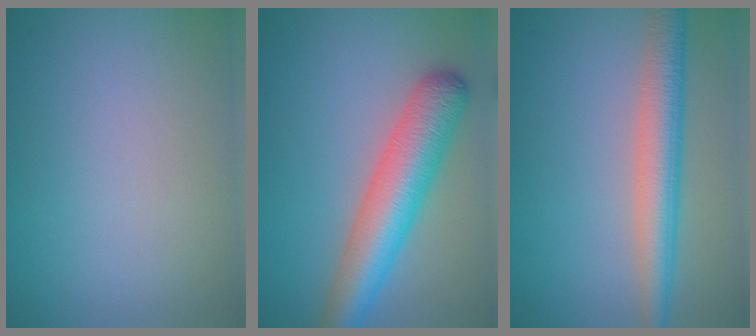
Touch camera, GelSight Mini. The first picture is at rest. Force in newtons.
{"total": 7.0, "press": 7.0, "slide": 0.2}
{"total": 5.0, "press": 5.0, "slide": 0.1}